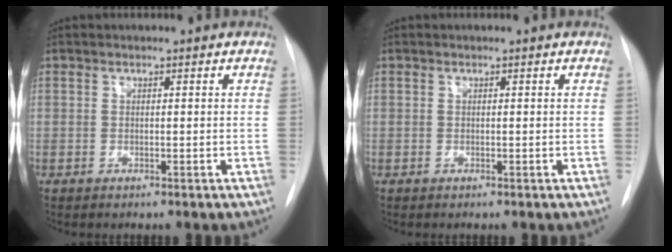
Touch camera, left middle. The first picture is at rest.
{"total": 0.0}